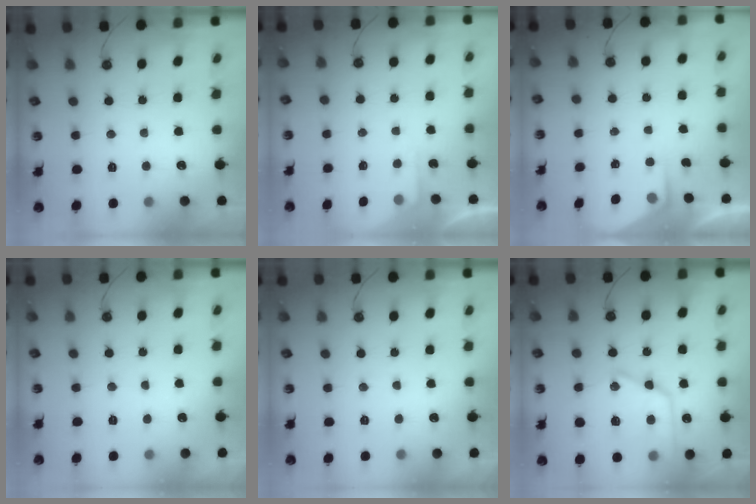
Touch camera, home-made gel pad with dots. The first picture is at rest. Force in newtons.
{"total": 3.7, "press": 3.7, "slide": 0.4}
{"total": 1.5, "press": 1.4, "slide": 0.2}
{"total": 3.5, "press": 3.5, "slide": 0.5}
{"total": 2.5, "press": 2.4, "slide": 0.4}
{"total": 20.2, "press": 20.1, "slide": 1.9}